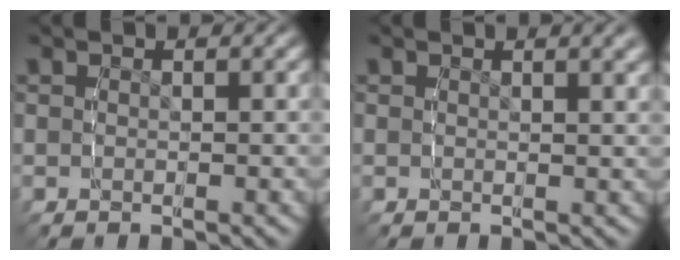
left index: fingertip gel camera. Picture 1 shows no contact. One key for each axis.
{"total": 2.3, "fx": 1.5, "fy": 0.6, "fz": 1.7, "tx": -0.018, "ty": 0.007, "tz": 0.019}